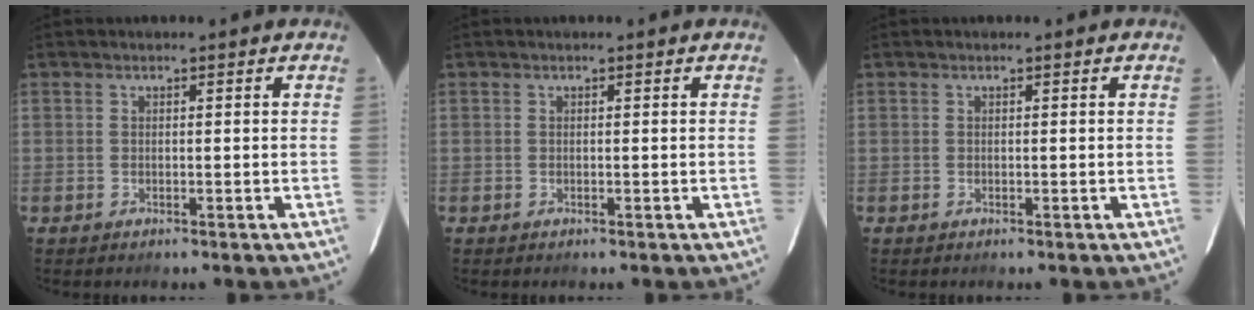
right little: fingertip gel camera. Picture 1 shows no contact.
{"total": 0.0}
{"total": 0.0}